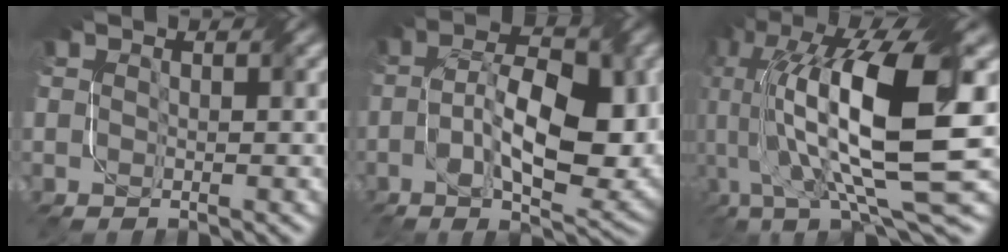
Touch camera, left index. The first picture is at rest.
{"total": 11.5, "force": [-1.0, 5.1, 10.3], "torque": [-0.170, -0.002, -0.008]}
{"total": 15.8, "force": [1.2, 5.3, 14.9], "torque": [-0.281, 0.007, 0.025]}